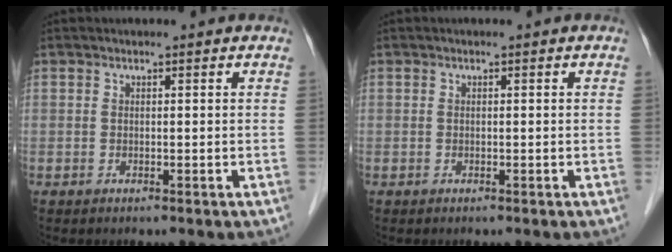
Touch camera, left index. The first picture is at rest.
{"total": 0.0}